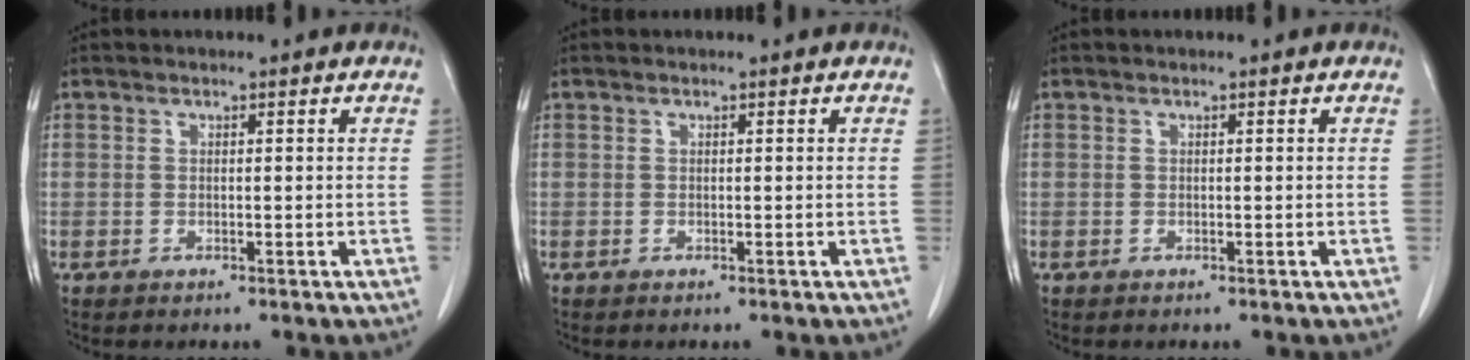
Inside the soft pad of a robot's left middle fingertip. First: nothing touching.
{"total": 0.0}
{"total": 0.0}